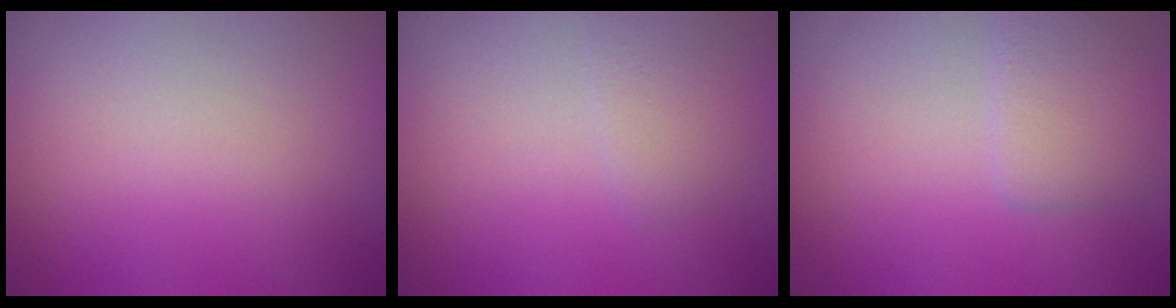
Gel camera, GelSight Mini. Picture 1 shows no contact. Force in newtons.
{"total": 1.3, "press": 1.3, "slide": 0.0}
{"total": 2.4, "press": 2.4, "slide": 0.2}